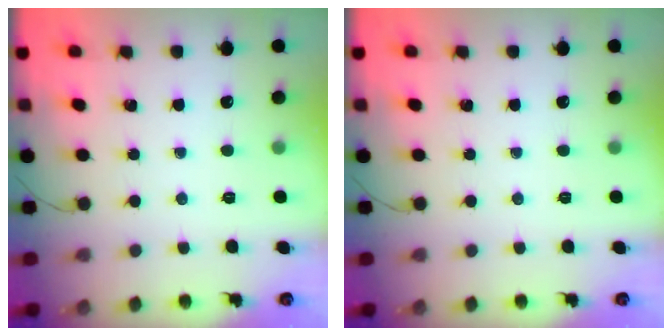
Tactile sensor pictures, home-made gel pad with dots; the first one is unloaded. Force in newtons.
{"total": 0.0}